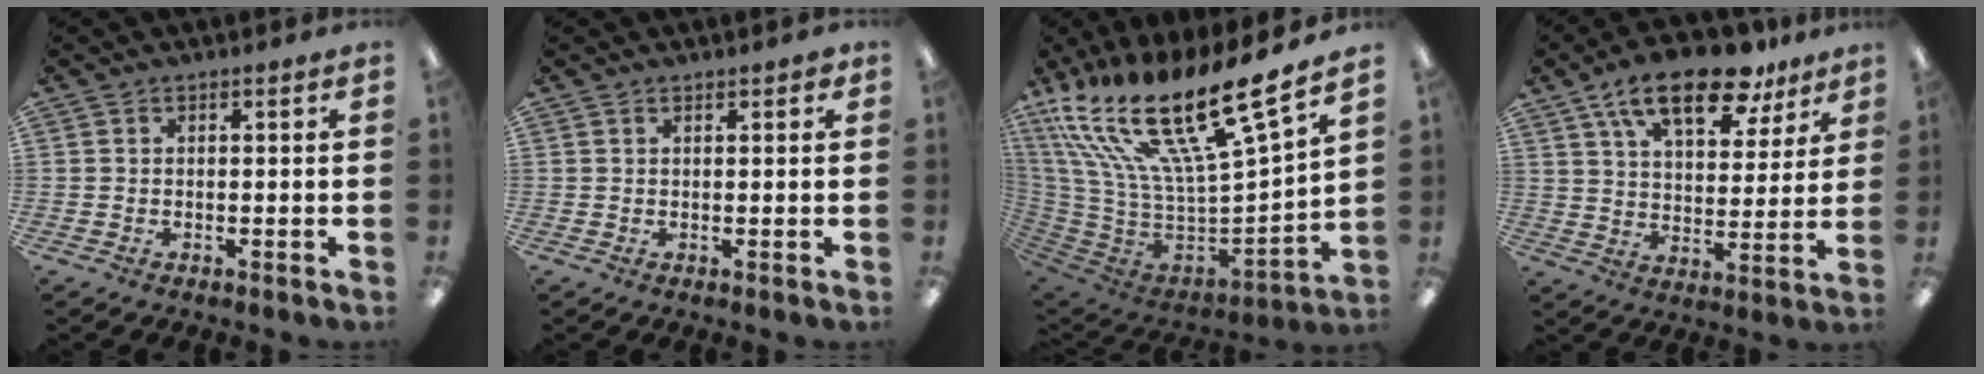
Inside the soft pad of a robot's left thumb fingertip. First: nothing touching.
{"total": 1.4, "force": [0.9, 0.5, 0.9], "torque": [-0.011, -0.001, 0.015]}
{"total": 24.7, "force": [17.2, 6.2, 16.6], "torque": [-0.285, -0.130, 0.293]}
{"total": 17.7, "force": [11.7, 7.7, 10.9], "torque": [-0.174, -0.053, 0.199]}